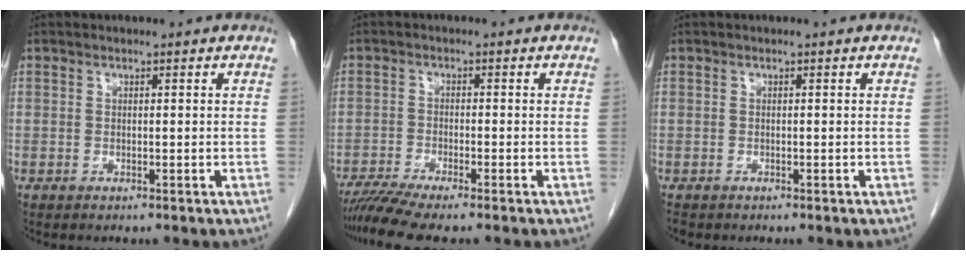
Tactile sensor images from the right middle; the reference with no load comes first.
{"total": 5.7, "force": [-4.8, -0.6, 3.0], "torque": [-0.051, -0.015, -0.086]}
{"total": 0.8, "force": [-0.7, 0.4, 0.2], "torque": [-0.008, -0.001, -0.012]}